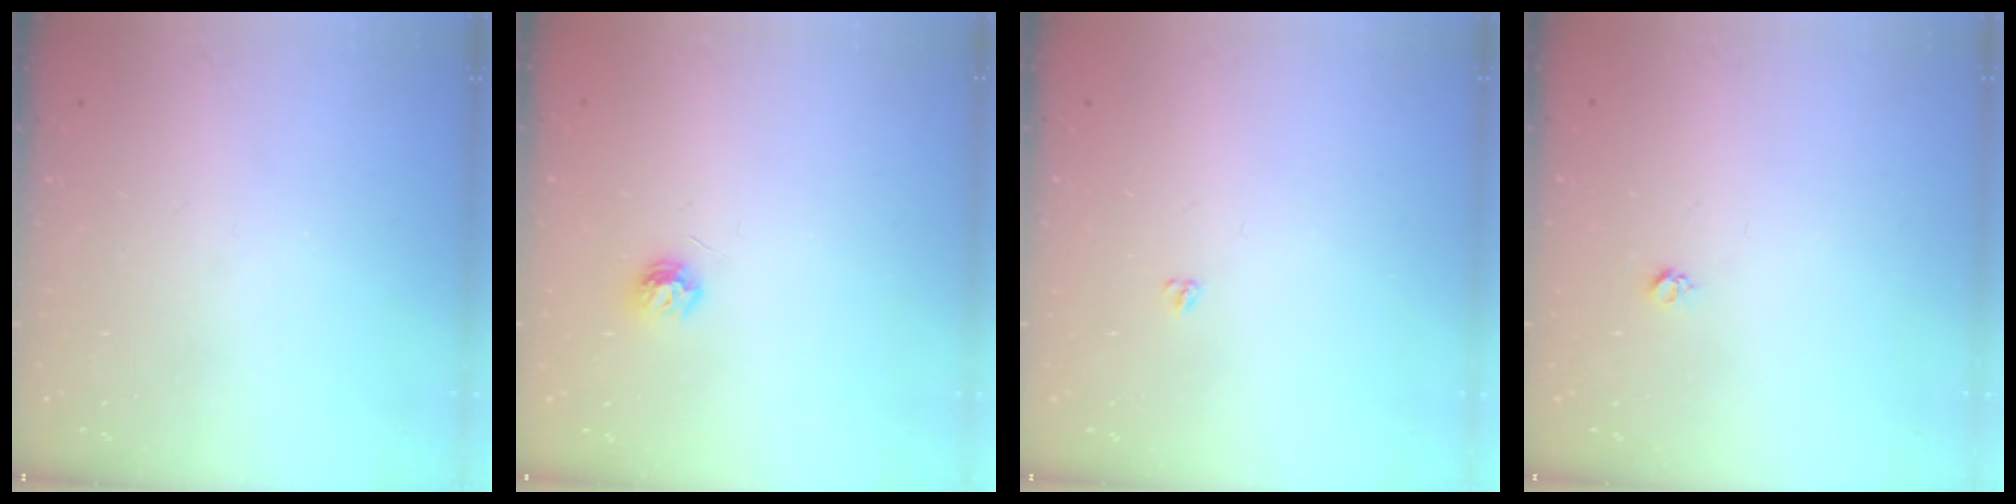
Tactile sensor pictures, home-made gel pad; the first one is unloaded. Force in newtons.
{"total": 5.7, "press": 5.6, "slide": 0.7}
{"total": 3.1, "press": 3.0, "slide": 0.4}
{"total": 3.0, "press": 2.9, "slide": 0.4}